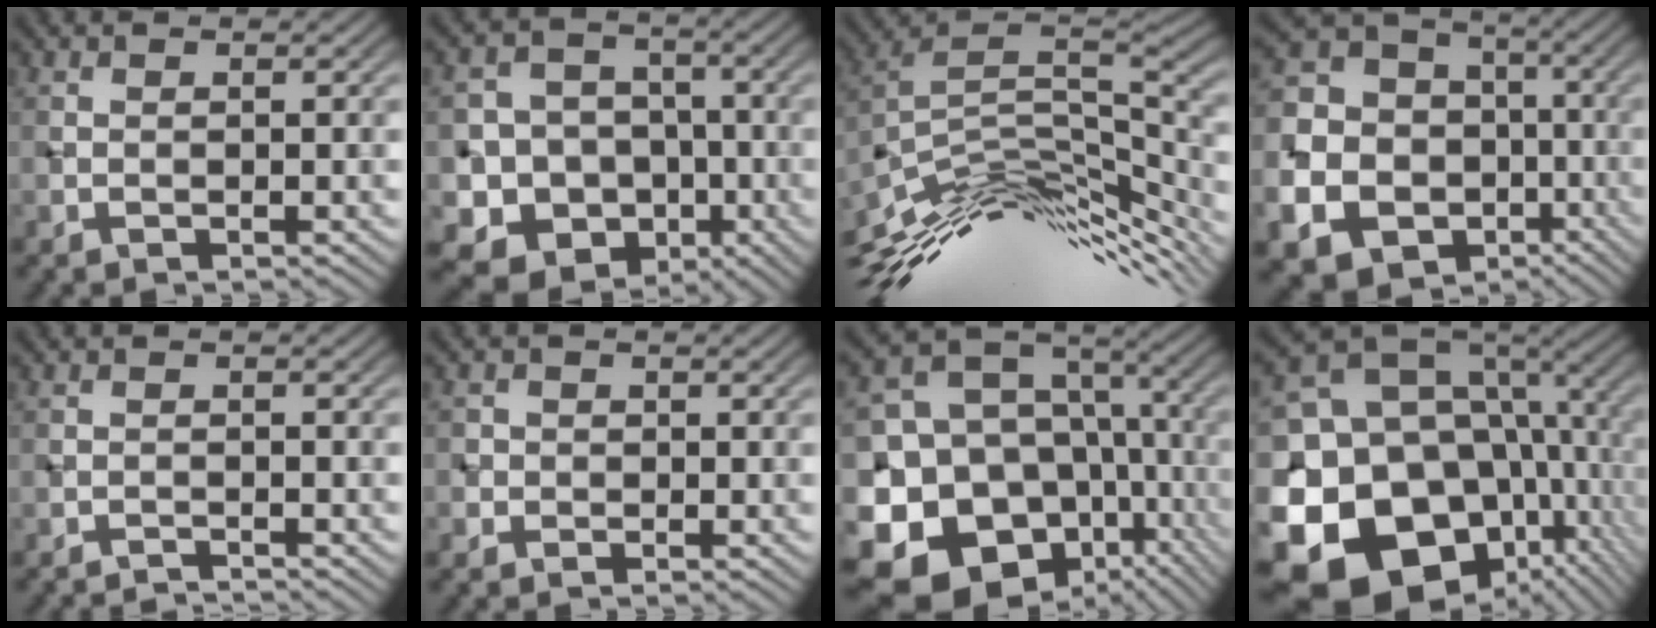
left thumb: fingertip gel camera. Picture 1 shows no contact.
{"total": 12.5, "force": [-4.5, 11.1, 3.6], "torque": [-0.103, -0.019, -0.100]}
{"total": 14.0, "force": [-7.5, 4.2, 11.0], "torque": [-0.233, 0.007, -0.138]}
{"total": 25.1, "force": [-9.1, 22.2, 7.5], "torque": [-0.229, -0.049, -0.153]}
{"total": 1.6, "force": [-1.6, 0.0, 0.2], "torque": [-0.002, -0.001, -0.031]}
{"total": 1.7, "force": [-0.4, 1.7, 0.3], "torque": [0.005, 0.002, -0.018]}
{"total": 20.6, "force": [-8.1, 16.1, 10.0], "torque": [-0.241, -0.040, -0.095]}
{"total": 22.2, "force": [-5.1, 16.9, 13.4], "torque": [-0.298, -0.012, -0.068]}